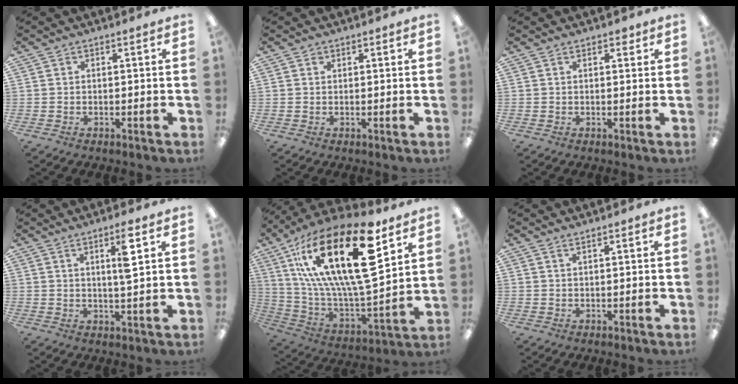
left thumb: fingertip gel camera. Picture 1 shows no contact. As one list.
[{"total": 0.8, "force": [0.4, 0.8, 0.0], "torque": [-0.002, 0.005, 0.006]}, {"total": 1.6, "force": [0.9, 1.0, 0.8], "torque": [0.000, -0.003, 0.013]}, {"total": 6.4, "force": [2.9, 1.1, 5.6], "torque": [-0.093, -0.005, 0.041]}, {"total": 29.9, "force": [13.5, 10.7, 24.5], "torque": [-0.454, -0.085, 0.228]}, {"total": 0.8, "force": [0.6, 0.1, 0.4], "torque": [-0.010, 0.001, 0.011]}]